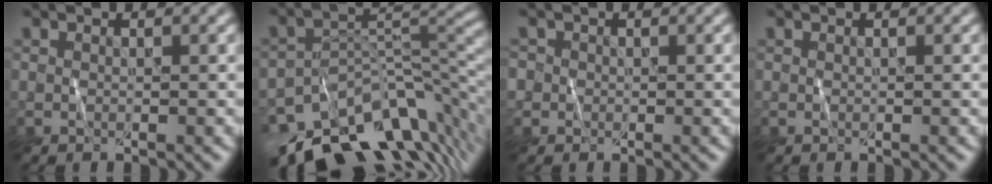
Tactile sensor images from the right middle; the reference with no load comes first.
{"total": 12.2, "force": [-8.1, 5.7, 7.1], "torque": [-0.110, 0.002, -0.142]}
{"total": 1.2, "force": [-0.3, 1.1, -0.2], "torque": [0.011, 0.000, -0.002]}
{"total": 0.0}